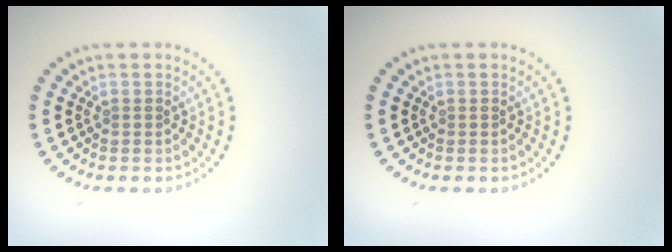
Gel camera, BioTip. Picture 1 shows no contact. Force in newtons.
{"total": 0.0}